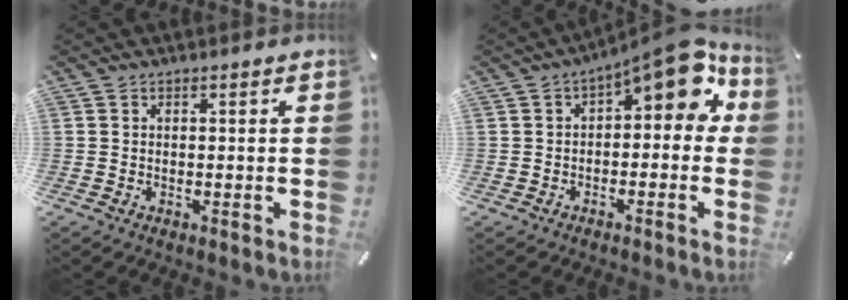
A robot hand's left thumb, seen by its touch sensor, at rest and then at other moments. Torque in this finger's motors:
{"motor_torque": [0.15, 1.22, 0.74, 0.46, 0.12]}